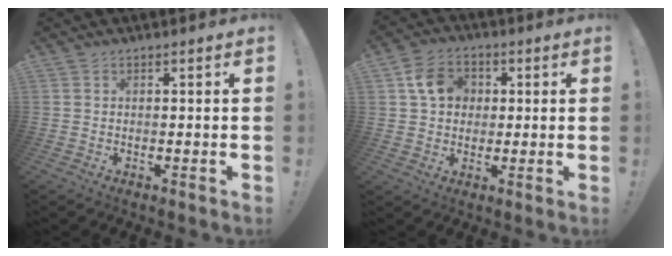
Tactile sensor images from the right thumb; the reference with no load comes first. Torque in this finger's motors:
{"motor_torque": [0.03, 0.06, 0.33, 0.38, 0.01]}